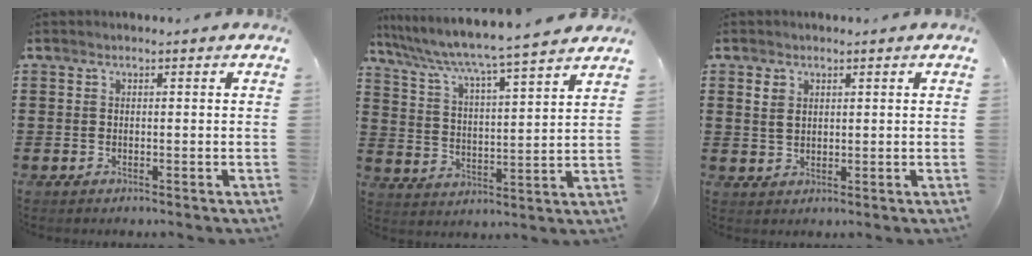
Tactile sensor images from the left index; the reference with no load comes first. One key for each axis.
{"total": 4.9, "fx": 4.4, "fy": -0.7, "fz": 2.2, "tx": -0.064, "ty": -0.040, "tz": 0.063}
{"total": 2.1, "fx": 1.0, "fy": 1.4, "fz": 1.2, "tx": -0.027, "ty": 0.005, "tz": 0.019}